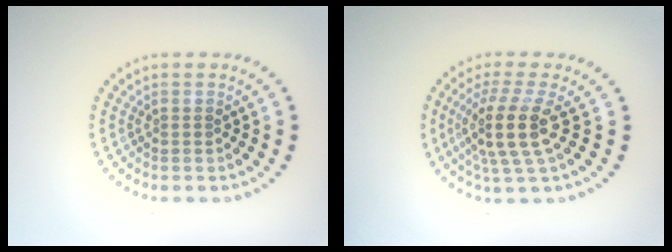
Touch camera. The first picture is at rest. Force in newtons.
{"total": 4.4, "press": 3.4, "slide": 2.8}